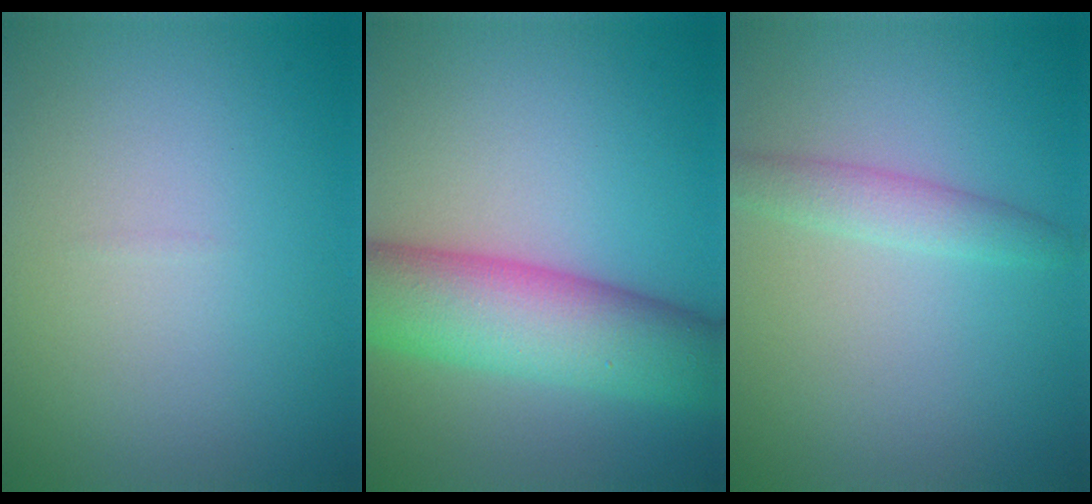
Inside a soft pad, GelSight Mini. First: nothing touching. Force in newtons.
{"total": 9.9, "press": 9.8, "slide": 0.4}
{"total": 2.1, "press": 2.1, "slide": 0.1}